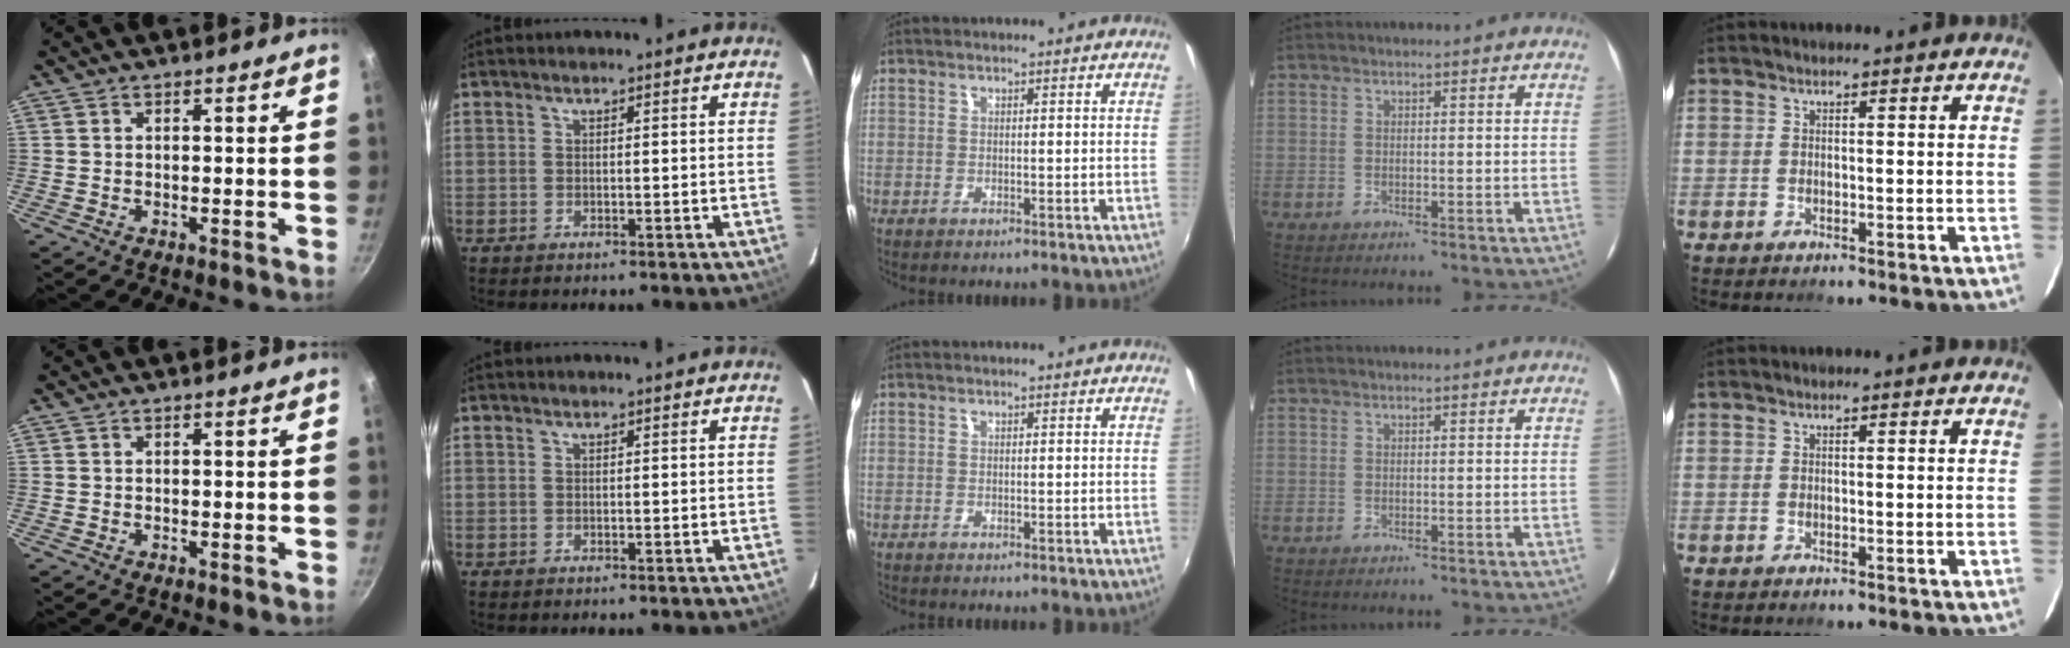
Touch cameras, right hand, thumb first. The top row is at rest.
{}